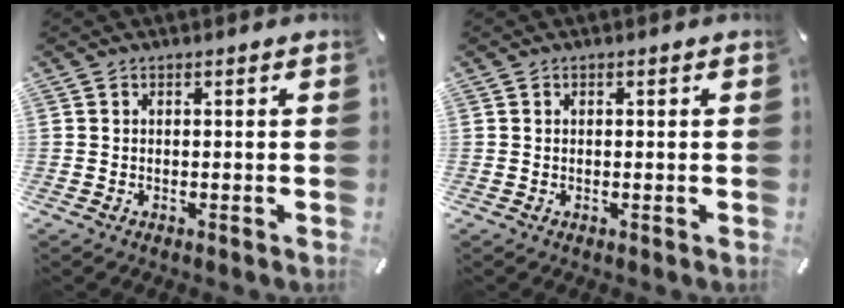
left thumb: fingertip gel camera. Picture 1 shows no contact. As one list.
[{"total": 0.0}]